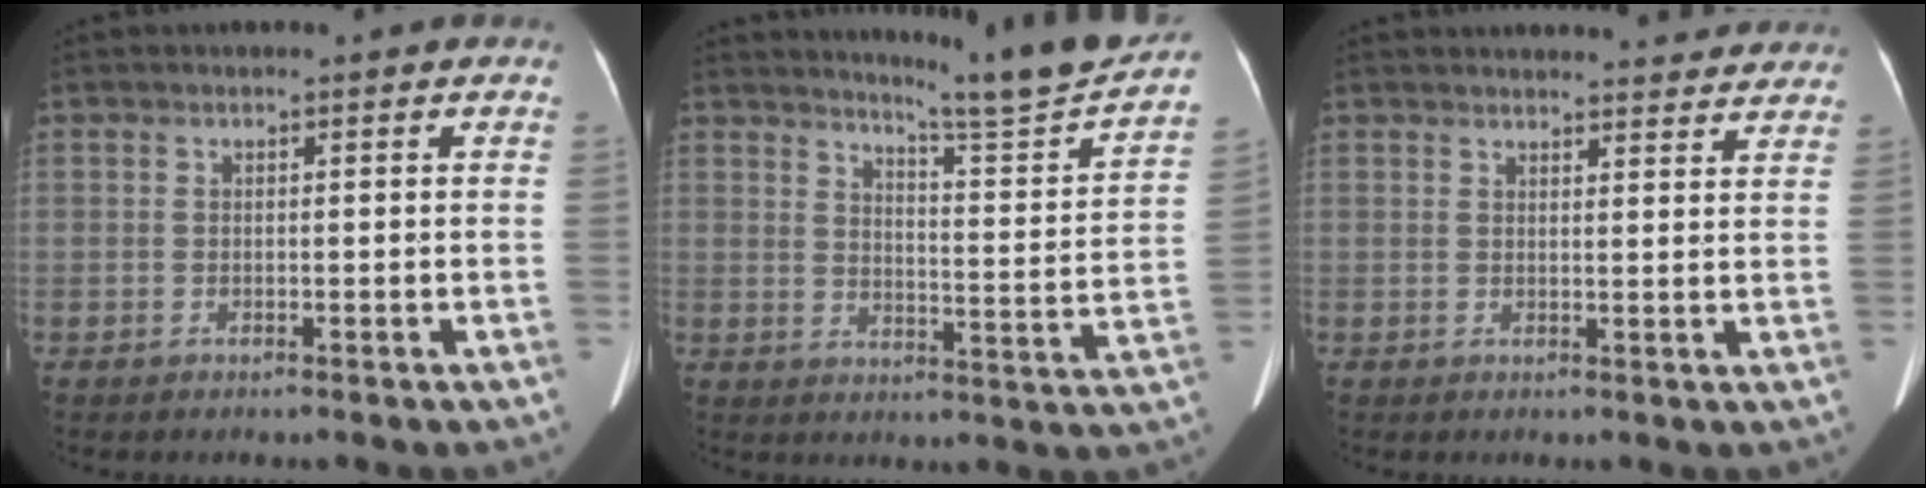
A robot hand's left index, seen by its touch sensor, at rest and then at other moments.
{"total": 14.9, "force": [14.1, -1.6, 4.6], "torque": [-0.070, -0.074, 0.177]}
{"total": 12.9, "force": [12.2, 2.5, 3.1], "torque": [-0.018, 0.014, 0.131]}